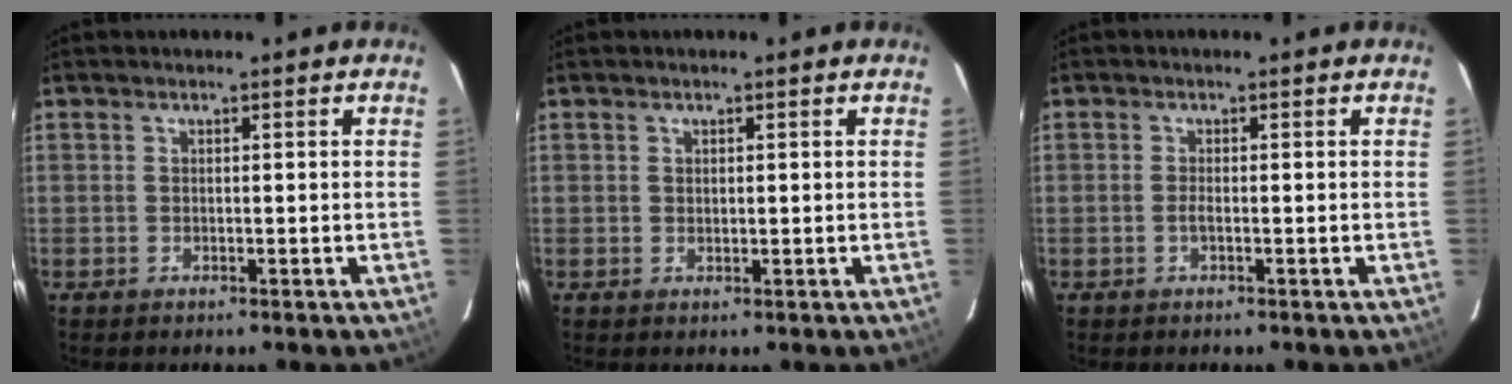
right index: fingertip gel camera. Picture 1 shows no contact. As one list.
[{"total": 0.8, "force": [0.3, 0.6, 0.5], "torque": [-0.007, 0.000, 0.006]}, {"total": 0.9, "force": [-0.4, 0.1, 0.8], "torque": [-0.018, -0.001, -0.007]}]